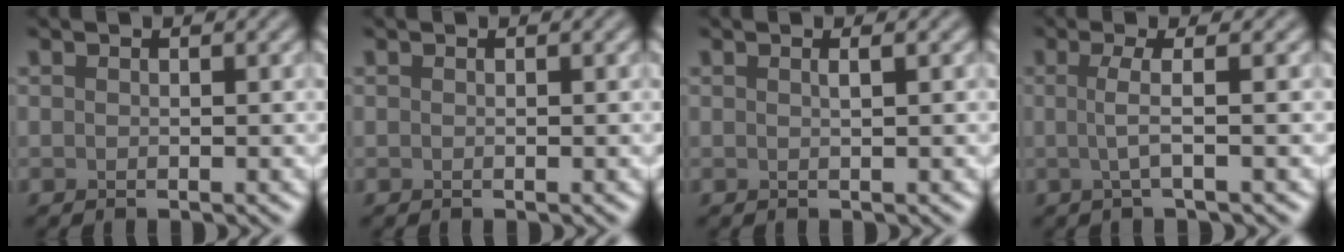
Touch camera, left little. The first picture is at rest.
{"total": 0.0}
{"total": 0.9, "force": [0.3, 0.3, 0.8], "torque": [-0.005, 0.003, 0.001]}
{"total": 2.5, "force": [0.0, 0.6, 2.4], "torque": [-0.045, -0.001, -0.008]}